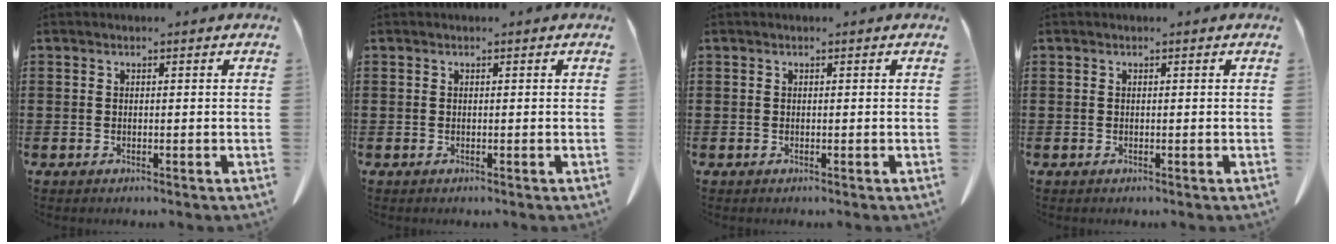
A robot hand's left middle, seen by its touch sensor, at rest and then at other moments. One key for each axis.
{"total": 0.0}
{"total": 0.0}
{"total": 0.0}